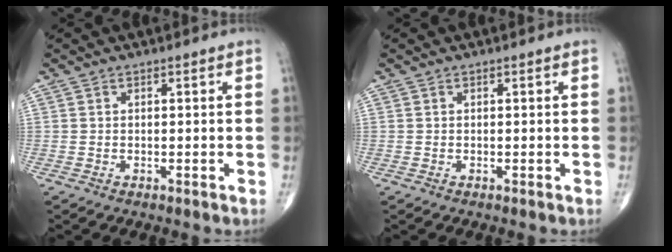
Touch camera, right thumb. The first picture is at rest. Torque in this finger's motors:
{"motor_torque": [0.01, 0.01, -0.04, 0.00, 0.00]}